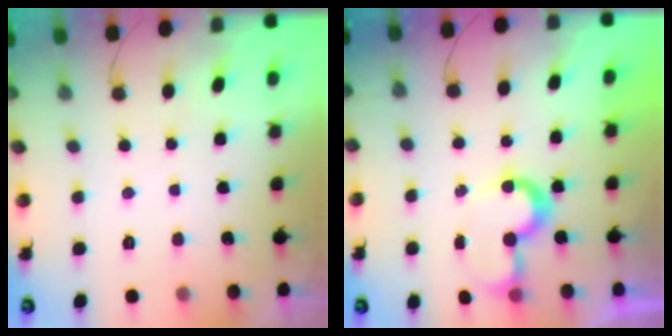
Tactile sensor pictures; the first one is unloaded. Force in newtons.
{"total": 8.4, "press": 8.4, "slide": 0.7}